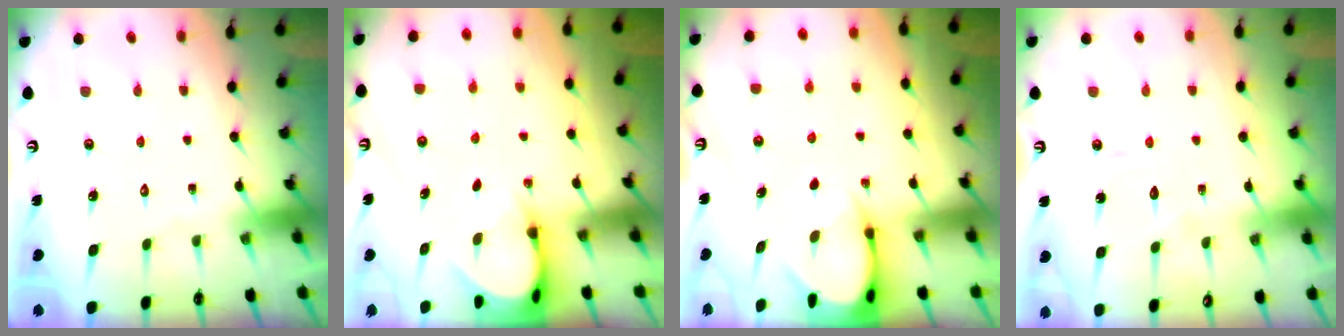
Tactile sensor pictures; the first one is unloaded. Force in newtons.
{"total": 3.8, "press": 3.8, "slide": 0.3}
{"total": 3.5, "press": 3.5, "slide": 0.3}
{"total": 4.0, "press": 4.0, "slide": 0.3}